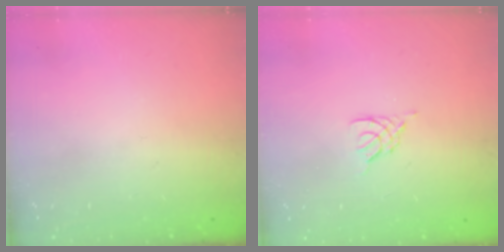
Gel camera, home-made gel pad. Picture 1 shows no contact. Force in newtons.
{"total": 2.3, "press": 2.3, "slide": 0.5}